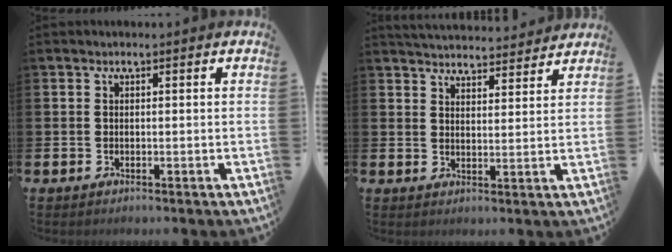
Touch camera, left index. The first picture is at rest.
{"total": 4.7, "force": [4.7, 0.6, 0.0], "torque": [-0.012, -0.031, 0.083]}